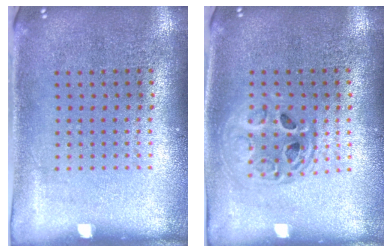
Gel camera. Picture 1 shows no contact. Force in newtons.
{"total": 1.5, "press": 1.3, "slide": 0.8}